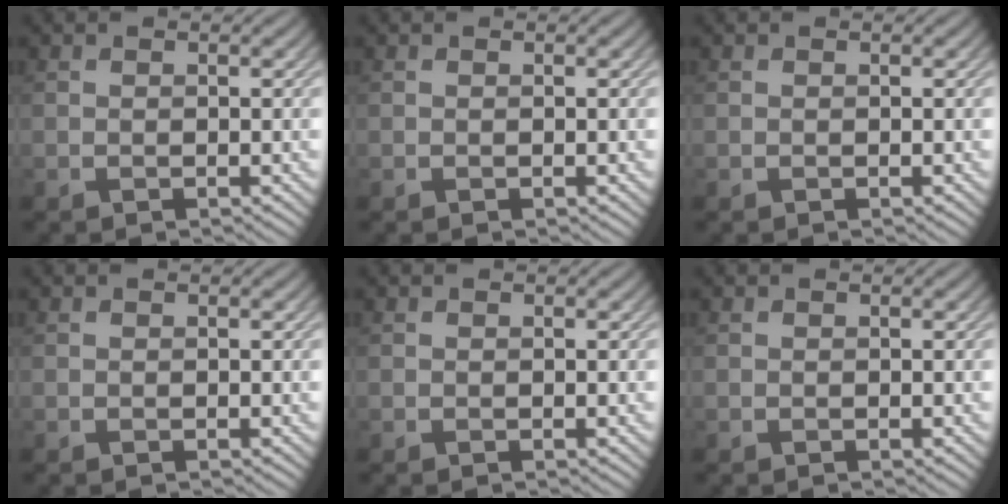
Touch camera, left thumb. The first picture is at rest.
{"total": 0.0}
{"total": 0.0}
{"total": 0.0}
{"total": 0.0}
{"total": 0.0}